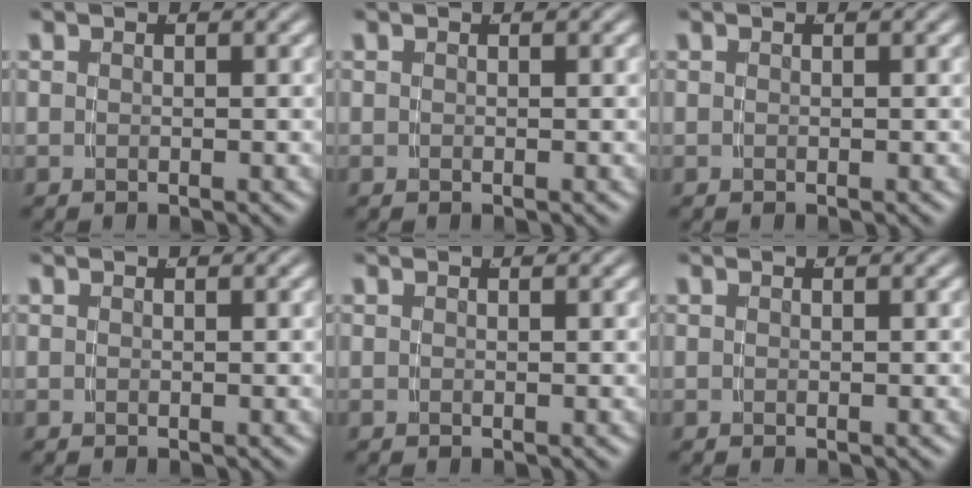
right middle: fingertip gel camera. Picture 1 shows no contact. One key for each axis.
{"total": 0.0}
{"total": 0.0}
{"total": 0.0}
{"total": 0.0}
{"total": 0.0}